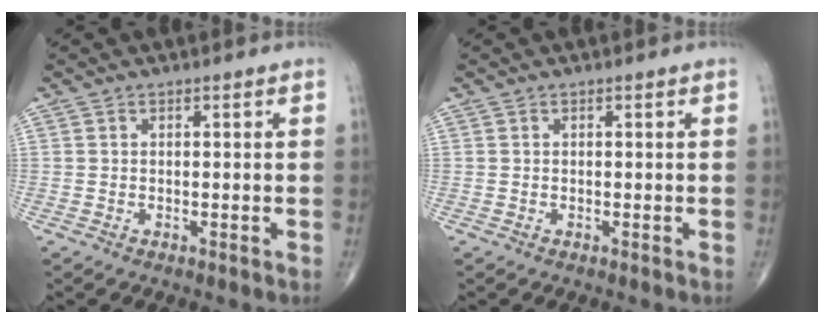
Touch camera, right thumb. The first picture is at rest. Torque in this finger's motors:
{"motor_torque": [0.00, 0.00, -0.02, -0.02, 0.01]}